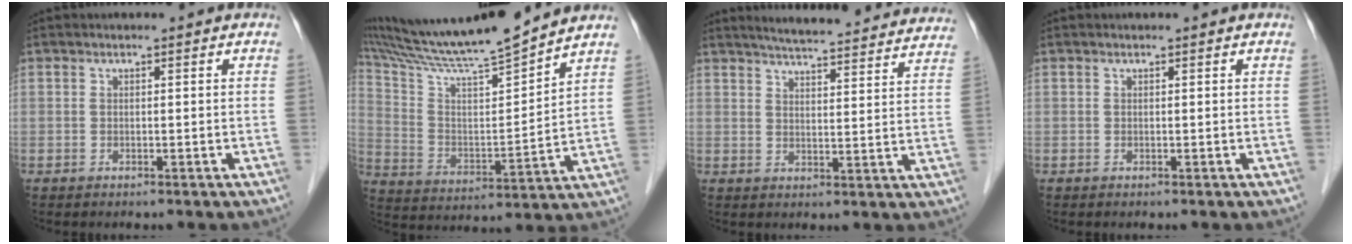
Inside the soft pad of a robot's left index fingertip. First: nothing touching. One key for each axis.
{"total": 16.7, "fx": 15.4, "fy": -1.0, "fz": 6.4, "tx": -0.127, "ty": -0.005, "tz": 0.266}
{"total": 23.5, "fx": 22.0, "fy": 2.3, "fz": 7.9, "tx": -0.110, "ty": -0.026, "tz": 0.265}
{"total": 0.0}